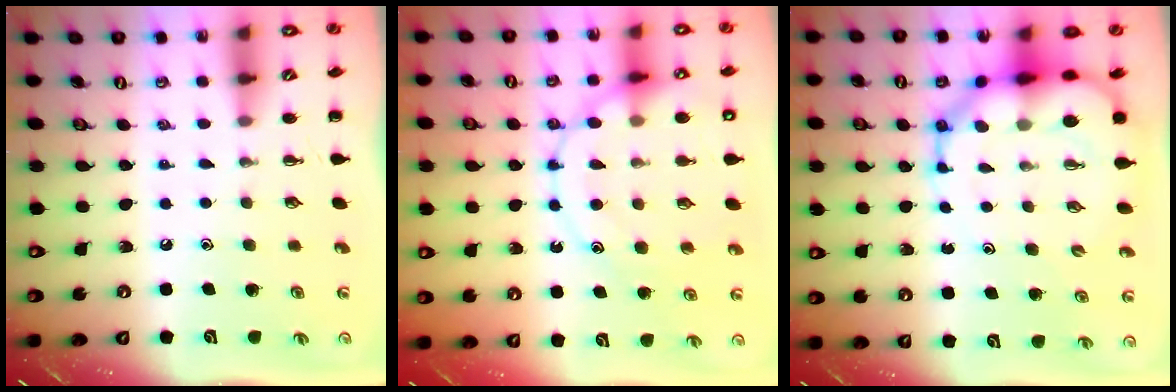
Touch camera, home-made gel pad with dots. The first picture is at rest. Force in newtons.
{"total": 16.5, "press": 16.3, "slide": 2.2}
{"total": 13.3, "press": 12.8, "slide": 3.7}